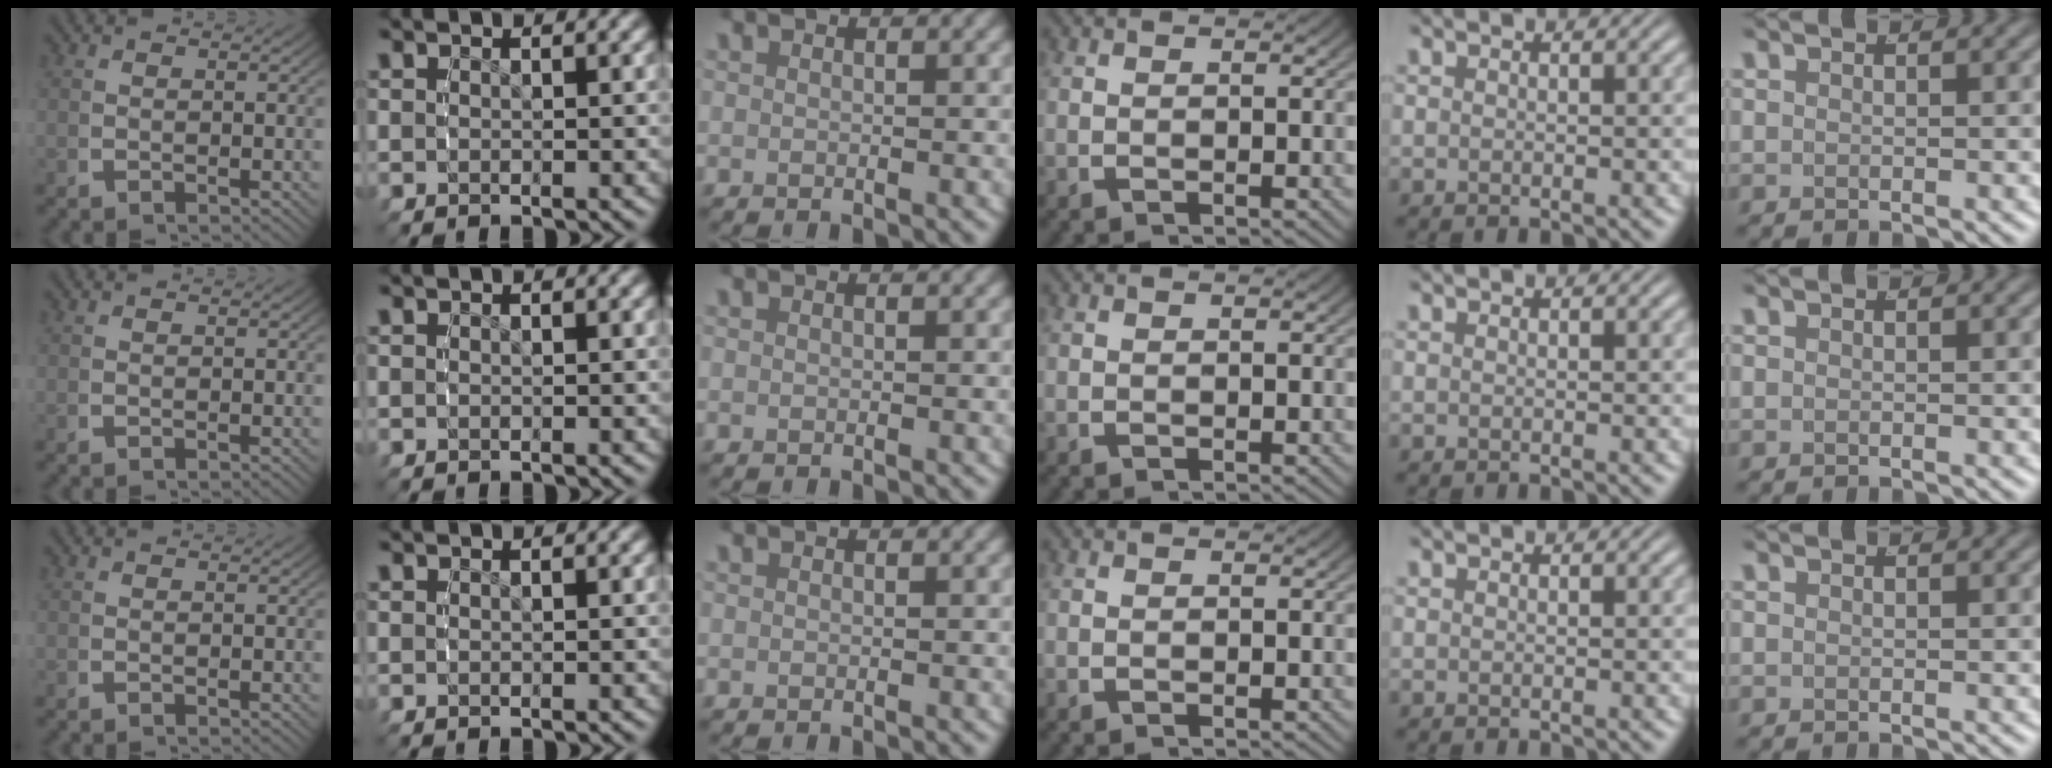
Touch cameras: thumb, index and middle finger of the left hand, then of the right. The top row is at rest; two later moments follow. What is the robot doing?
{"motion": "reach", "object": "markers"}